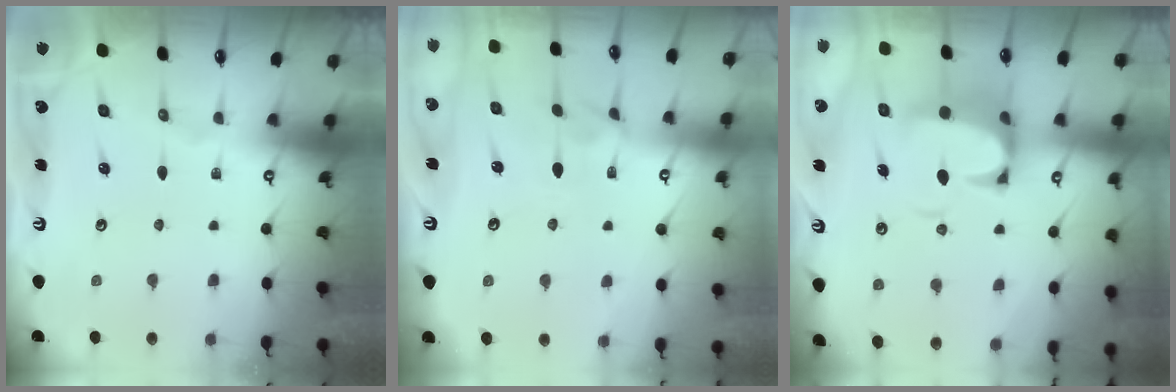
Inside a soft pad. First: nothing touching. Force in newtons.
{"total": 2.1, "press": 2.0, "slide": 0.7}
{"total": 4.7, "press": 4.5, "slide": 1.4}